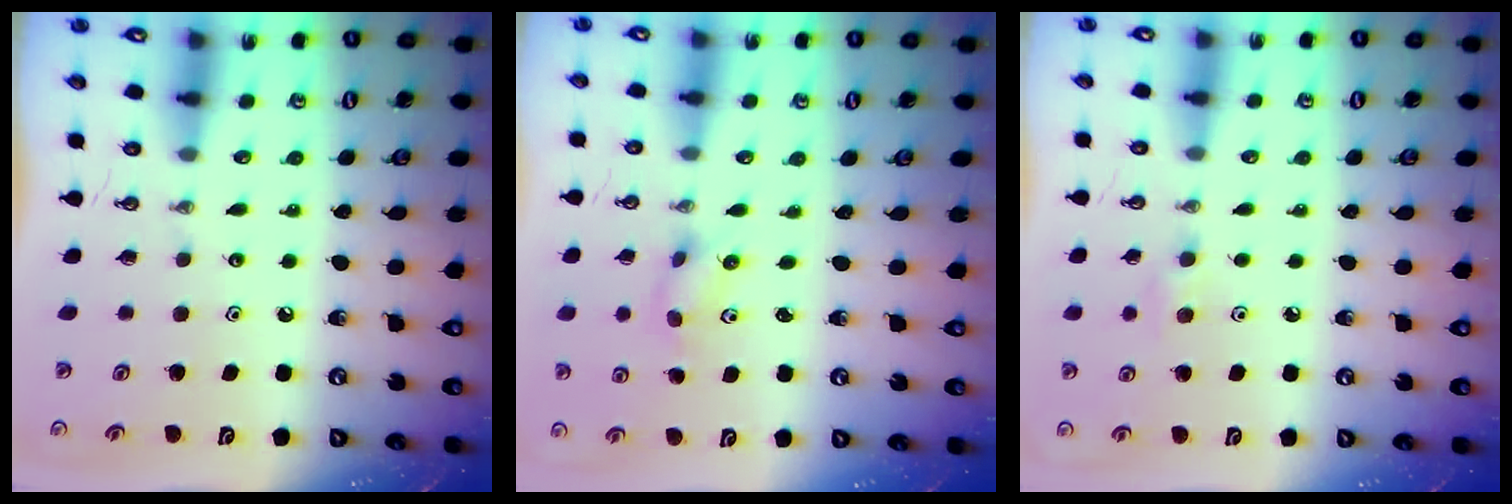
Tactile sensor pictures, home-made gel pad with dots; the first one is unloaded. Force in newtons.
{"total": 2.8, "press": 2.6, "slide": 1.1}
{"total": 7.2, "press": 6.2, "slide": 3.7}